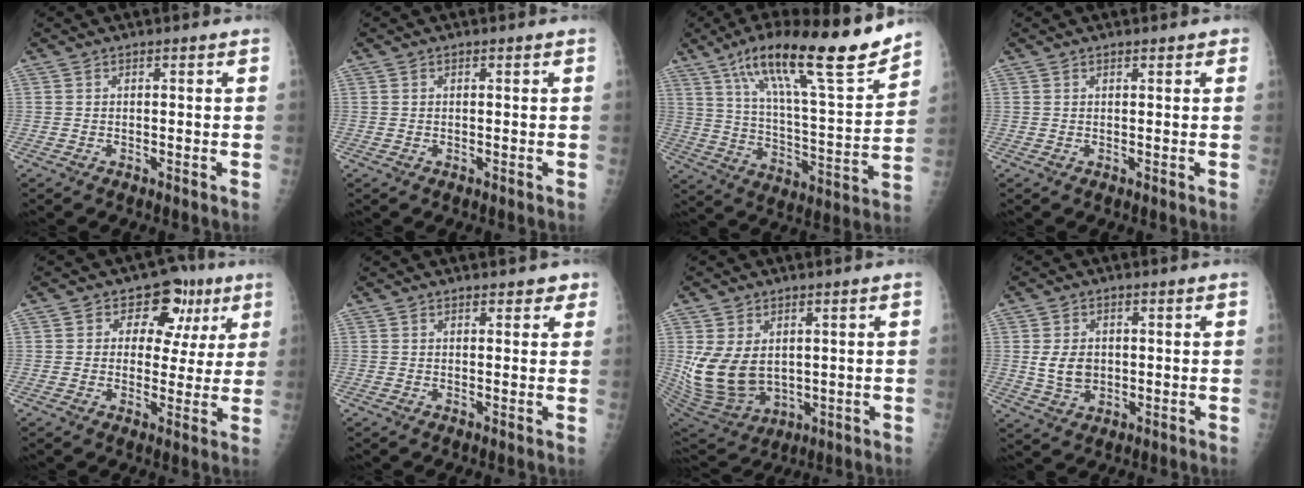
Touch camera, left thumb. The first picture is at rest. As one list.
[{"total": 0.0}, {"total": 23.2, "force": [16.2, 4.0, 16.2], "torque": [-0.241, -0.064, 0.268]}, {"total": 1.2, "force": [0.8, 0.5, 0.7], "torque": [-0.004, -0.001, 0.008]}, {"total": 10.5, "force": [3.9, 7.7, 5.9], "torque": [-0.021, 0.002, 0.046]}, {"total": 2.9, "force": [2.1, 1.5, 1.3], "torque": [0.012, -0.006, 0.022]}, {"total": 13.0, "force": [1.7, 9.2, 9.1], "torque": [-0.163, -0.017, 0.061]}, {"total": 5.7, "force": [0.5, 4.3, 3.8], "torque": [-0.054, -0.006, 0.018]}]